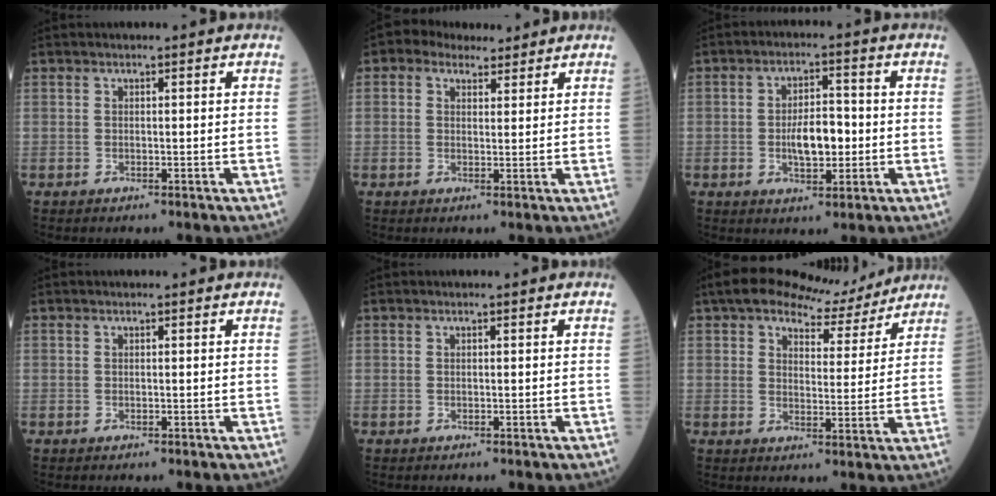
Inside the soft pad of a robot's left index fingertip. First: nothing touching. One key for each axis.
{"total": 4.8, "fx": 3.5, "fy": 2.8, "fz": 1.7, "tx": -0.029, "ty": 0.025, "tz": 0.060}
{"total": 6.4, "fx": -1.0, "fy": 2.7, "fz": 5.7, "tx": -0.106, "ty": 0.006, "tz": -0.016}
{"total": 0.0}
{"total": 0.0}
{"total": 9.9, "fx": 8.5, "fy": 3.4, "fz": 3.7, "tx": -0.057, "ty": 0.015, "tz": 0.115}